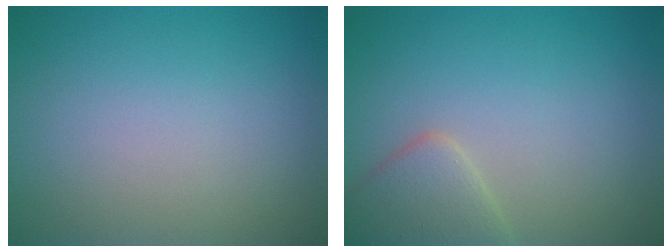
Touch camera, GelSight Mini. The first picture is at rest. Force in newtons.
{"total": 2.9, "press": 2.9, "slide": 0.1}